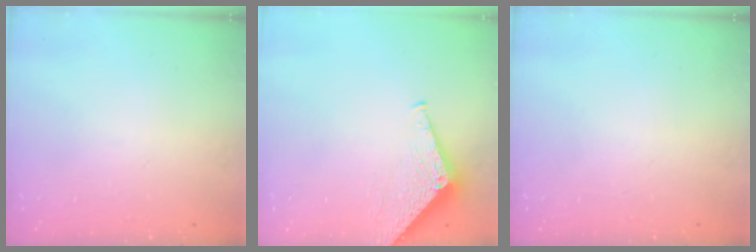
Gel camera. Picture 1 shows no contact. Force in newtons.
{"total": 3.5, "press": 3.4, "slide": 0.3}
{"total": 0.0}